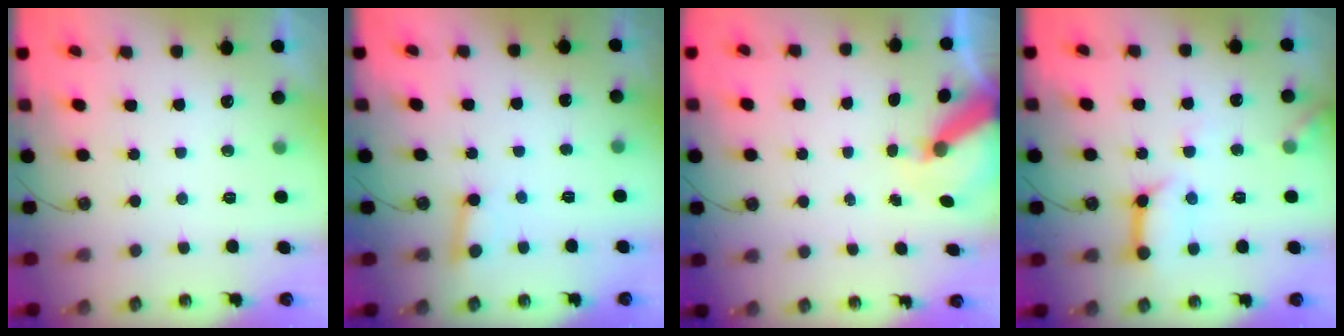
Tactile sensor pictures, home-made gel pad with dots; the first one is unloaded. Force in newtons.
{"total": 2.6, "press": 2.6, "slide": 0.2}
{"total": 7.8, "press": 7.8, "slide": 0.6}
{"total": 11.8, "press": 11.8, "slide": 1.2}